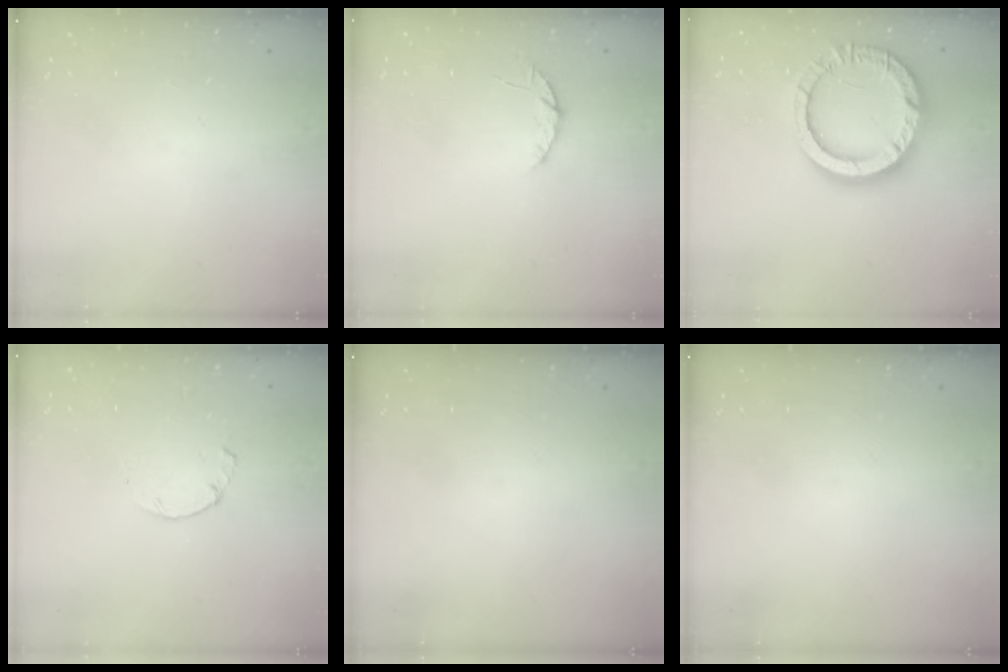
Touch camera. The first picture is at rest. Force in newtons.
{"total": 4.2, "press": 4.2, "slide": 0.5}
{"total": 16.6, "press": 16.5, "slide": 1.4}
{"total": 1.7, "press": 1.7, "slide": 0.3}
{"total": 0.0}
{"total": 0.0}